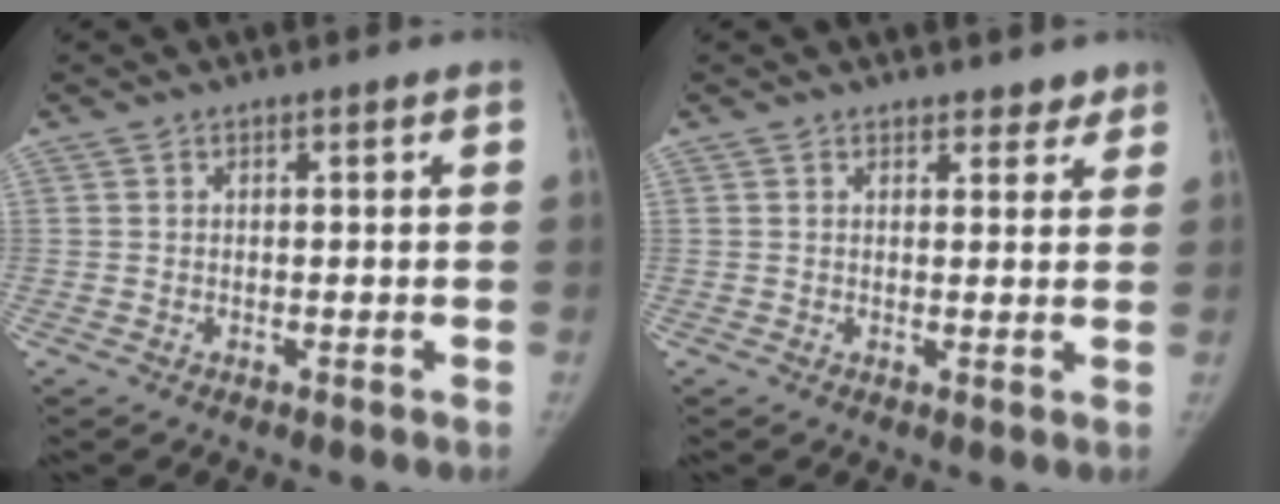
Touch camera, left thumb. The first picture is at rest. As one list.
[{"total": 2.9, "force": [2.4, 1.5, 0.6], "torque": [0.021, -0.012, 0.025]}]